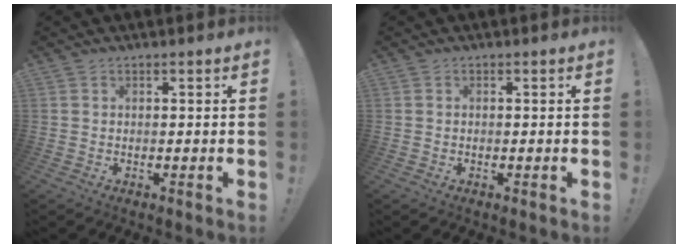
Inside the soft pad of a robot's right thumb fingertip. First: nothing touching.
{"total": 0.0}